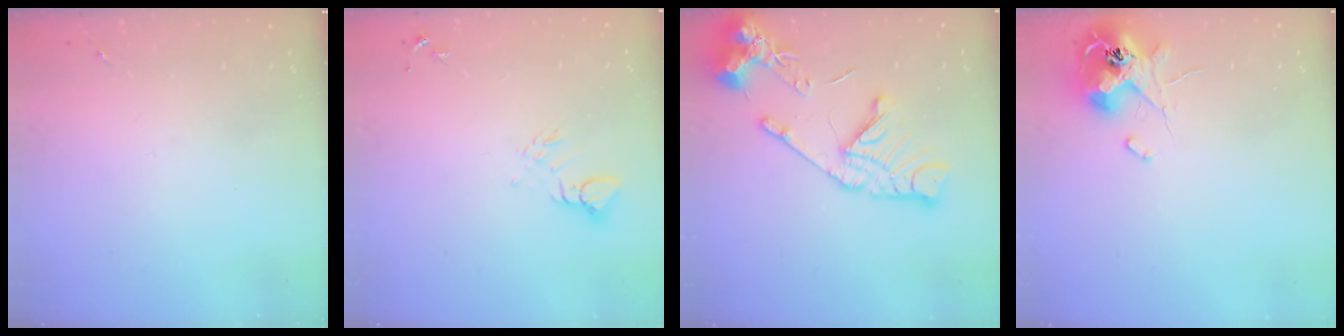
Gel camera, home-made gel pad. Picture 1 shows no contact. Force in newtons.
{"total": 5.0, "press": 4.9, "slide": 0.5}
{"total": 16.8, "press": 16.6, "slide": 1.9}
{"total": 12.4, "press": 12.4, "slide": 1.0}